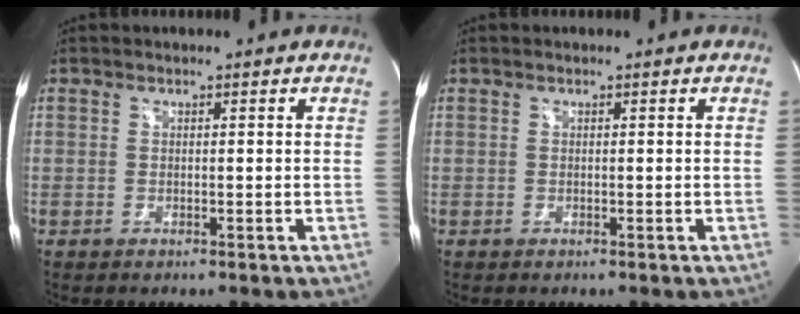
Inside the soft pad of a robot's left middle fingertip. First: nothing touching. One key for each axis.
{"total": 0.0}